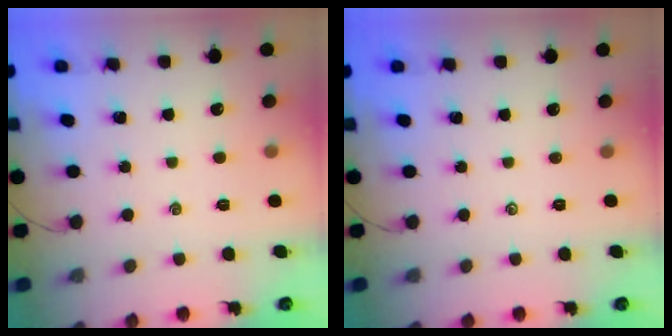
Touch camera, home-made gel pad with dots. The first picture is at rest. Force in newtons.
{"total": 0.0}